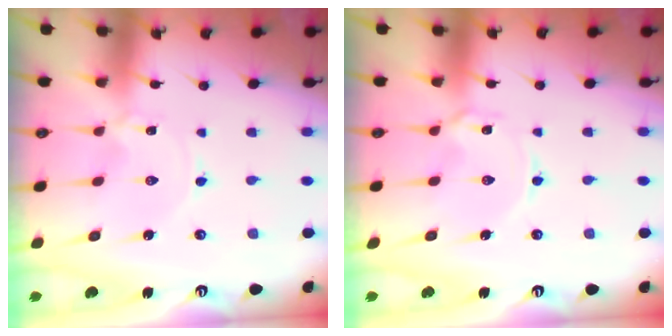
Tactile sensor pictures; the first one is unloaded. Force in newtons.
{"total": 2.3, "press": 2.3, "slide": 0.4}